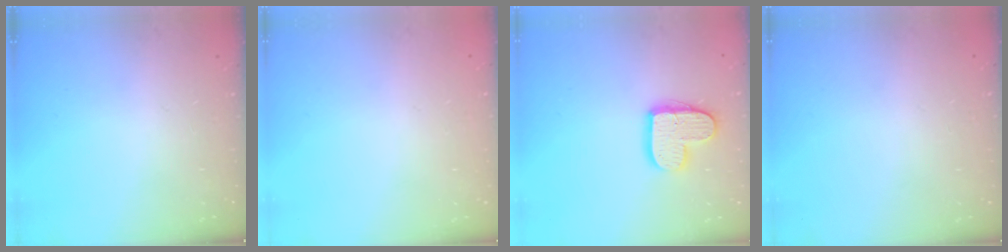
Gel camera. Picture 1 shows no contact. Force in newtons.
{"total": 0.0}
{"total": 12.9, "press": 12.9, "slide": 0.9}
{"total": 0.0}